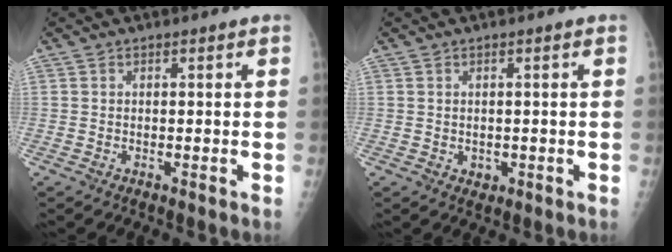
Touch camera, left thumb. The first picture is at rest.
{"total": 1.4, "force": [0.0, 1.1, 0.8], "torque": [-0.009, -0.002, 0.006]}